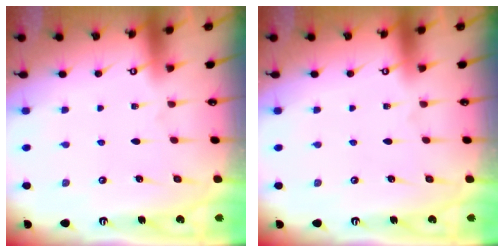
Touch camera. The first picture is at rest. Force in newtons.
{"total": 0.0}